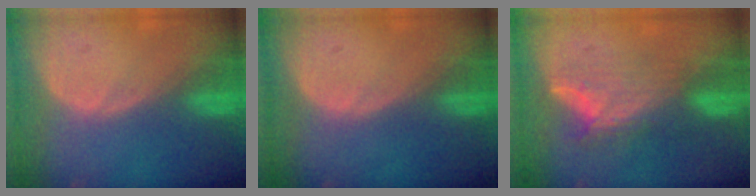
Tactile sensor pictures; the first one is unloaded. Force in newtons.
{"total": 0.0}
{"total": 8.1, "press": 6.8, "slide": 4.5}